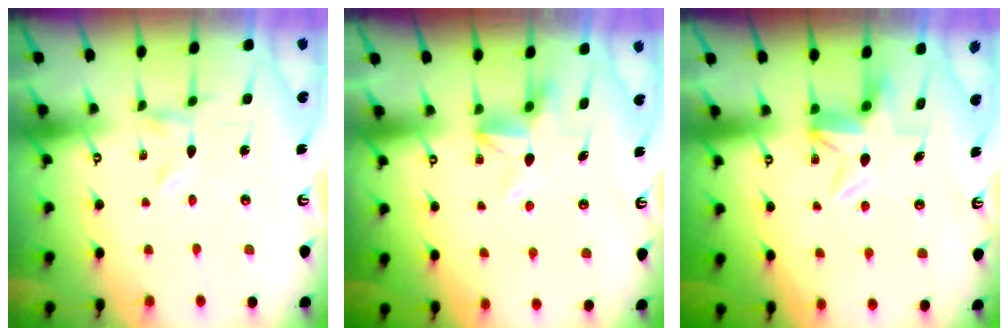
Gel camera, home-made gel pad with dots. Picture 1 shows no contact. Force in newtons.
{"total": 5.3, "press": 5.3, "slide": 0.2}
{"total": 5.3, "press": 5.1, "slide": 1.5}